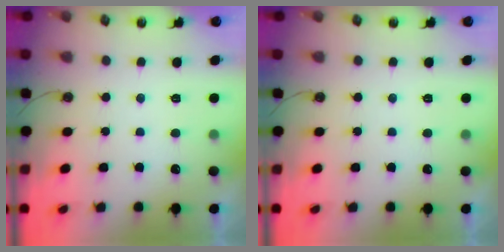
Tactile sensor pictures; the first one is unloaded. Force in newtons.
{"total": 0.0}